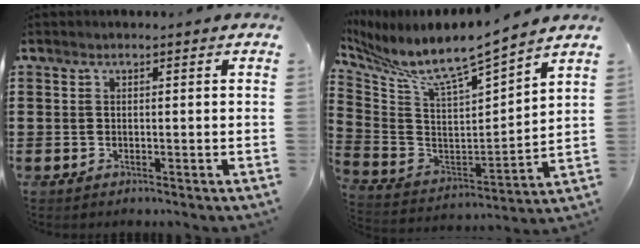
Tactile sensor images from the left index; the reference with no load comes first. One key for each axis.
{"total": 7.6, "fx": 6.6, "fy": 0.1, "fz": 3.8, "tx": -0.106, "ty": -0.065, "tz": 0.104}